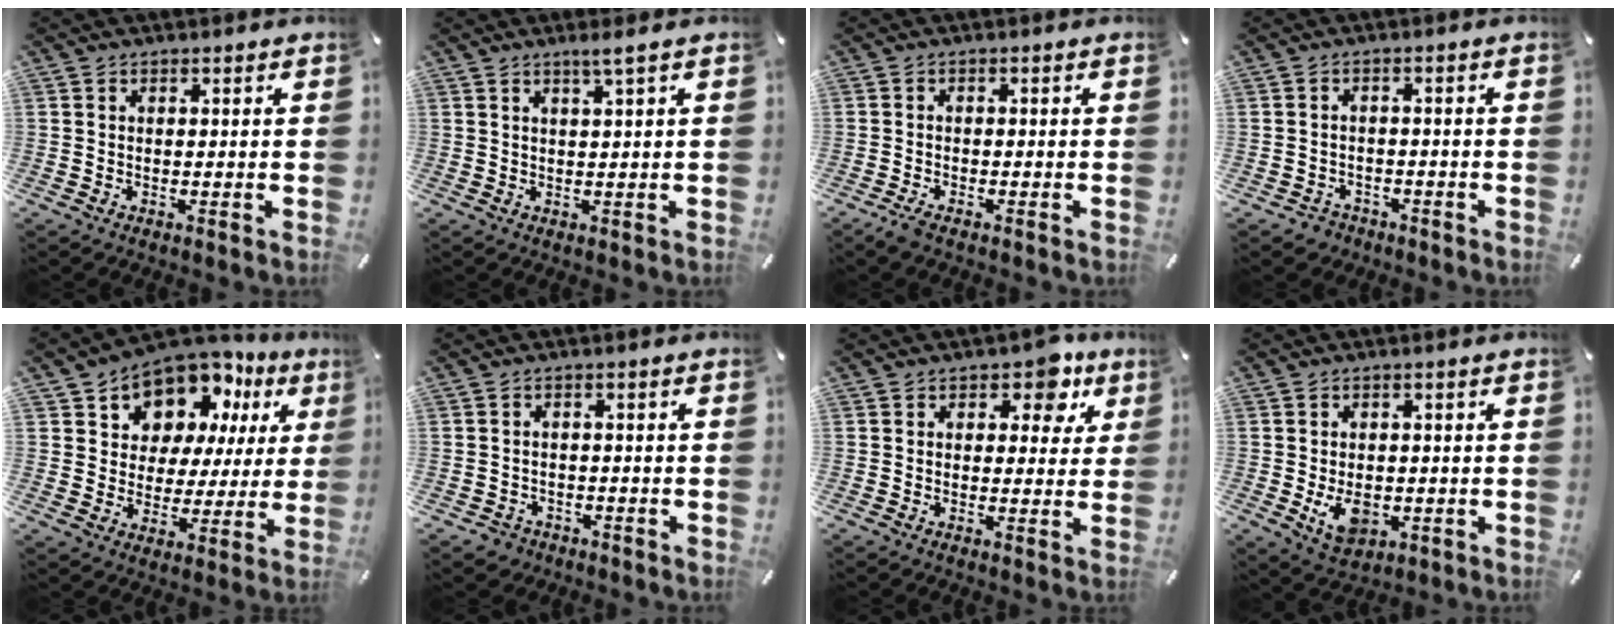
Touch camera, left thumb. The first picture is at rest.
{"total": 2.9, "force": [1.7, -0.1, 2.3], "torque": [-0.047, -0.003, 0.029]}
{"total": 1.9, "force": [-1.5, 0.7, 1.0], "torque": [-0.024, 0.003, -0.030]}
{"total": 2.9, "force": [-1.9, 2.2, 0.5], "torque": [-0.017, 0.007, -0.041]}
{"total": 12.0, "force": [8.3, 8.2, 2.6], "torque": [-0.052, -0.073, 0.152]}
{"total": 2.9, "force": [-1.9, 2.1, 0.5], "torque": [-0.010, 0.011, -0.038]}
{"total": 7.0, "force": [3.6, 4.4, 4.0], "torque": [-0.029, -0.017, 0.053]}
{"total": 7.3, "force": [-1.5, 5.3, 4.8], "torque": [-0.081, -0.005, -0.027]}